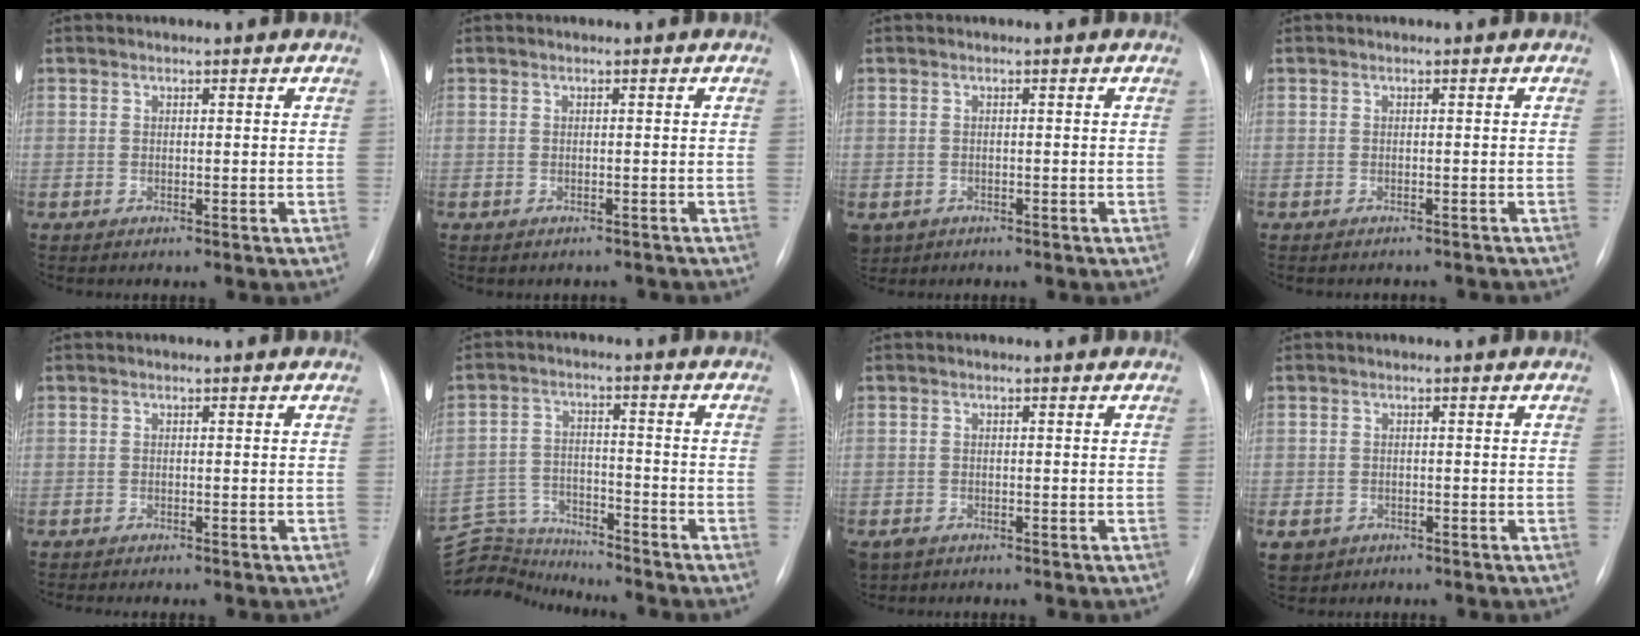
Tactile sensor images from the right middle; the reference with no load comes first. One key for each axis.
{"total": 1.9, "fx": -1.7, "fy": 0.8, "fz": 0.3, "tx": -0.007, "ty": 0.000, "tz": -0.018}
{"total": 4.9, "fx": -2.5, "fy": 4.0, "fz": 1.5, "tx": -0.034, "ty": -0.001, "tz": -0.035}
{"total": 5.6, "fx": -5.1, "fy": 1.7, "fz": 1.6, "tx": -0.015, "ty": 0.003, "tz": -0.055}
{"total": 2.9, "fx": -2.4, "fy": 0.4, "fz": 1.4, "tx": -0.020, "ty": -0.007, "tz": -0.025}
{"total": 9.6, "fx": -9.6, "fy": 0.6, "fz": -0.5, "tx": -0.001, "ty": 0.022, "tz": -0.175}
{"total": 3.0, "fx": -1.9, "fy": 2.1, "fz": 1.0, "tx": -0.019, "ty": -0.002, "tz": -0.027}
{"total": 5.1, "fx": -2.6, "fy": 4.2, "fz": 1.4, "tx": -0.031, "ty": 0.000, "tz": -0.036}